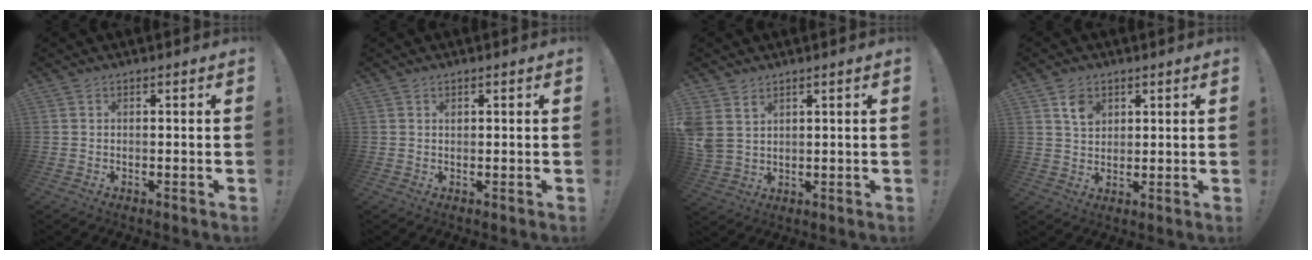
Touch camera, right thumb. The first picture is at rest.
{"total": 0.5, "force": [0.3, 0.3, 0.3], "torque": [-0.006, 0.000, 0.007]}
{"total": 5.1, "force": [2.7, 3.7, 2.3], "torque": [-0.052, -0.012, 0.055]}
{"total": 6.0, "force": [3.3, 4.4, 2.4], "torque": [-0.034, -0.009, 0.060]}